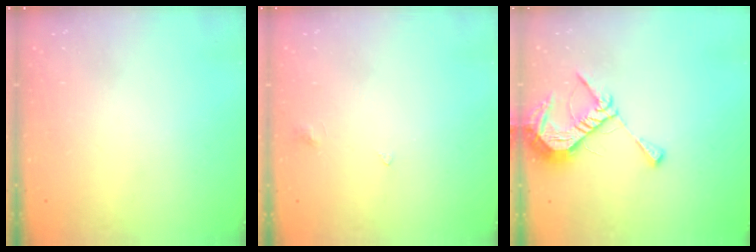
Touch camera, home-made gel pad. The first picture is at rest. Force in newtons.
{"total": 2.5, "press": 2.4, "slide": 0.5}
{"total": 9.1, "press": 9.0, "slide": 1.0}